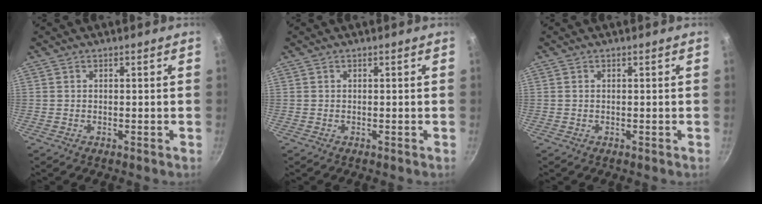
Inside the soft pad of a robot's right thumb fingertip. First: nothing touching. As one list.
[{"total": 0.0}, {"total": 0.0}]